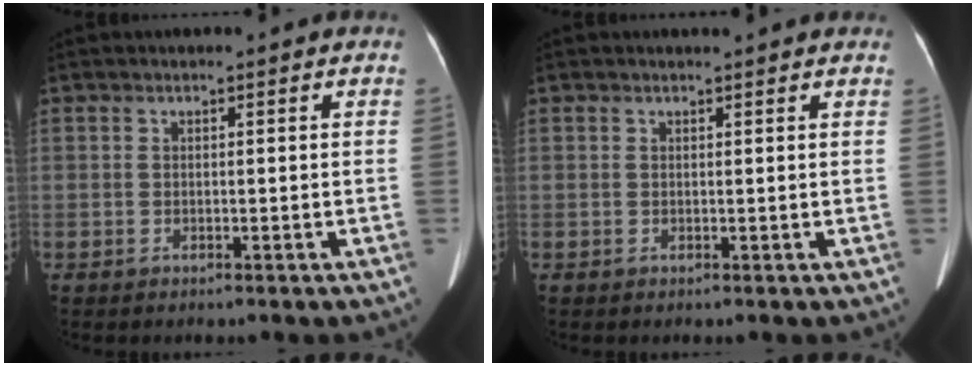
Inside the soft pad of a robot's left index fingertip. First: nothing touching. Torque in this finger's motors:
{"motor_torque": [-0.37, 0.01, -0.27, -0.06]}